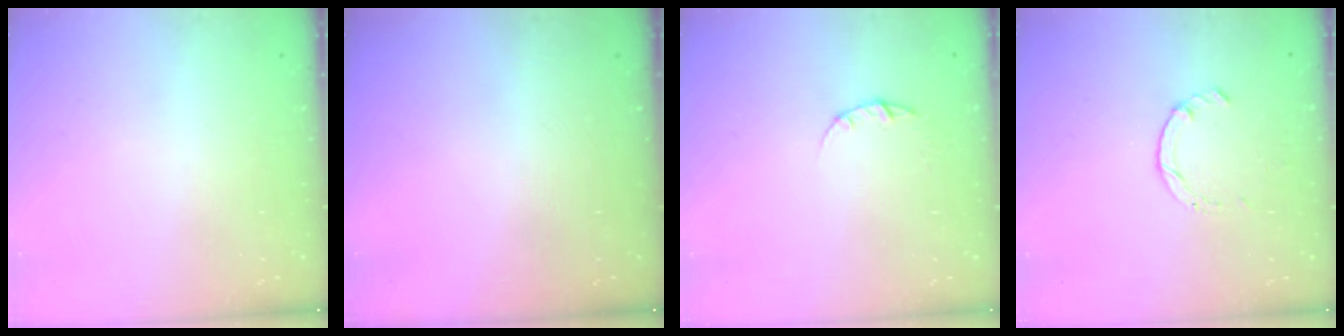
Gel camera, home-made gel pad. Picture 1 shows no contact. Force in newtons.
{"total": 0.0}
{"total": 3.2, "press": 3.1, "slide": 0.4}
{"total": 1.0, "press": 1.0, "slide": 0.3}